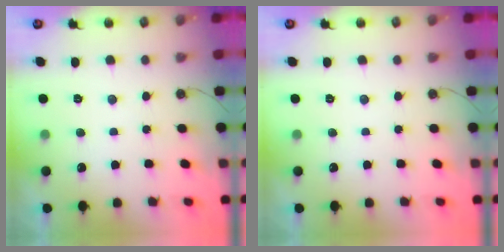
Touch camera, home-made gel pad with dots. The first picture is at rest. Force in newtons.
{"total": 0.0}